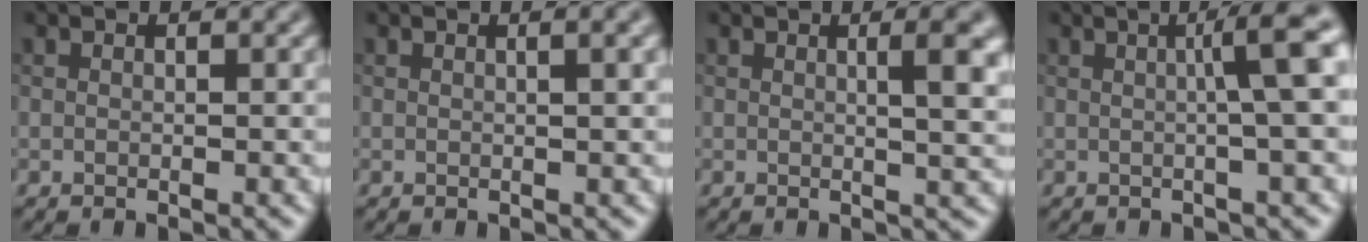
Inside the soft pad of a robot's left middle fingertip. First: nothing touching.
{"total": 2.3, "force": [0.7, 0.7, 2.1], "torque": [-0.021, 0.007, 0.003]}
{"total": 4.2, "force": [0.9, 1.2, 3.9], "torque": [-0.040, 0.006, 0.010]}
{"total": 5.2, "force": [0.8, 0.8, 5.1], "torque": [-0.063, 0.015, 0.012]}